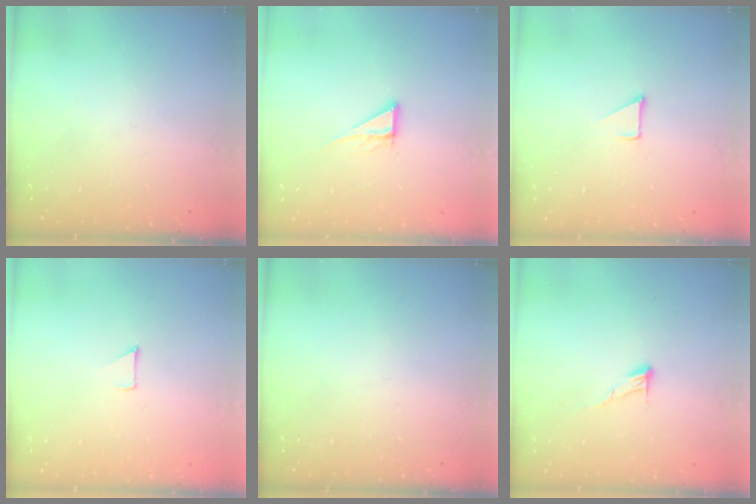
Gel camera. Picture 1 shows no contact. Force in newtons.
{"total": 6.1, "press": 6.1, "slide": 0.3}
{"total": 2.8, "press": 2.8, "slide": 0.2}
{"total": 2.9, "press": 2.8, "slide": 0.3}
{"total": 0.0}
{"total": 6.5, "press": 6.5, "slide": 0.4}